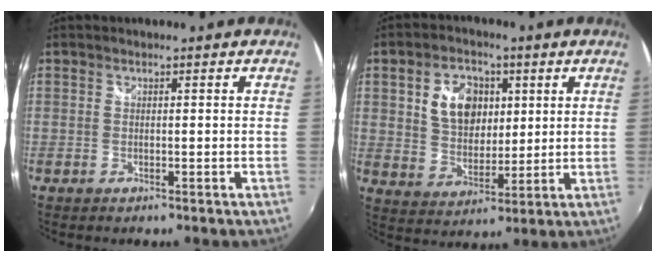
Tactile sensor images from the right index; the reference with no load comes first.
{"total": 10.6, "force": [3.1, 7.6, 6.7], "torque": [-0.127, 0.016, 0.063]}